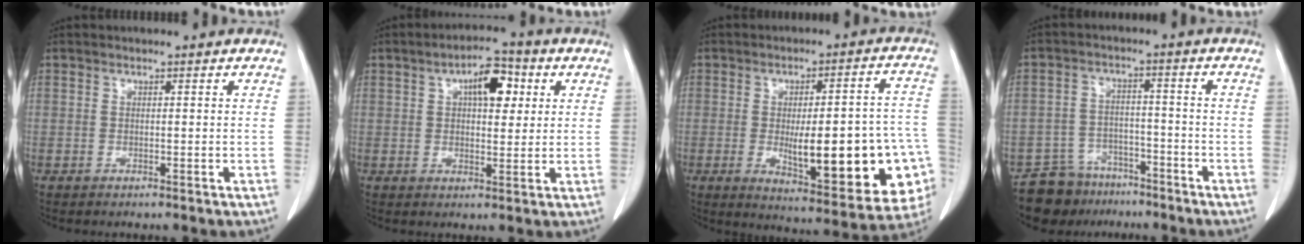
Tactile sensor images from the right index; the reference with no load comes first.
{"total": 7.2, "force": [2.5, 3.0, 6.1], "torque": [-0.093, 0.017, 0.037]}
{"total": 21.7, "force": [-4.7, 5.4, 20.5], "torque": [-0.199, 0.018, -0.039]}
{"total": 8.2, "force": [-6.7, 4.7, 0.3], "torque": [0.002, 0.023, -0.109]}